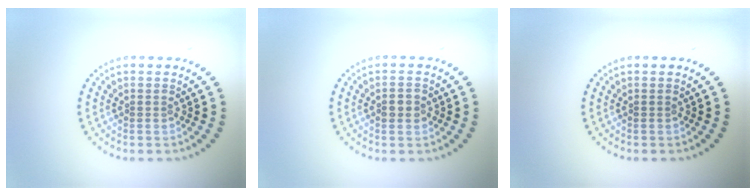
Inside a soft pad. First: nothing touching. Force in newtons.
{"total": 1.4, "press": 1.4, "slide": 0.2}
{"total": 0.0}